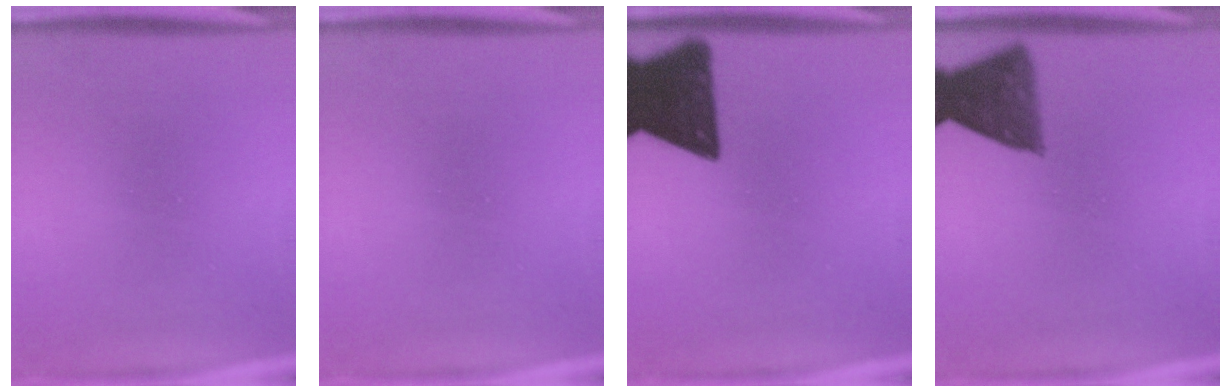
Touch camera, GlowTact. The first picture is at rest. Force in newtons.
{"total": 0.0}
{"total": 13.4}
{"total": 7.6}